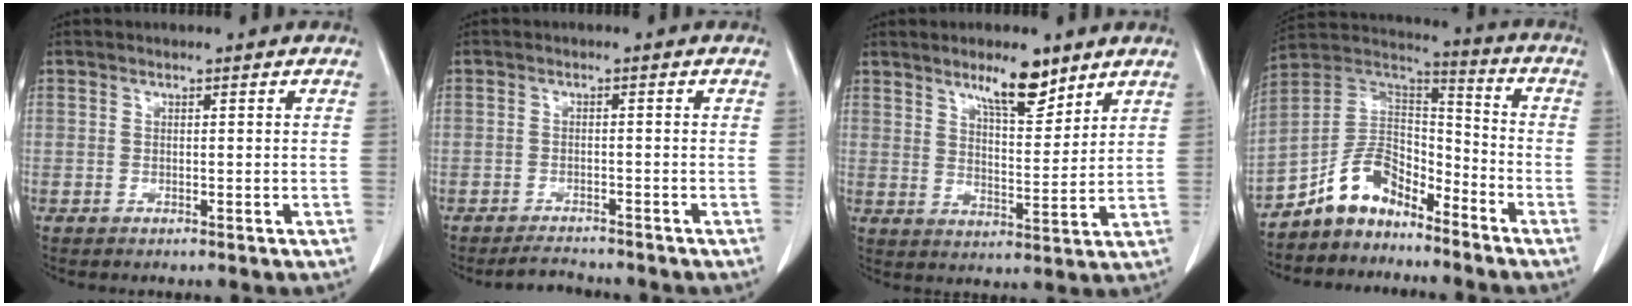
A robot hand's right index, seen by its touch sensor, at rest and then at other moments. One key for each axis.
{"total": 2.9, "fx": -2.8, "fy": 0.7, "fz": 0.2, "tx": -0.005, "ty": -0.007, "tz": -0.044}
{"total": 7.9, "fx": 5.8, "fy": 2.0, "fz": 5.1, "tx": -0.086, "ty": -0.003, "tz": 0.099}
{"total": 10.1, "fx": -7.8, "fy": 4.9, "fz": 4.0, "tx": -0.075, "ty": 0.046, "tz": -0.150}